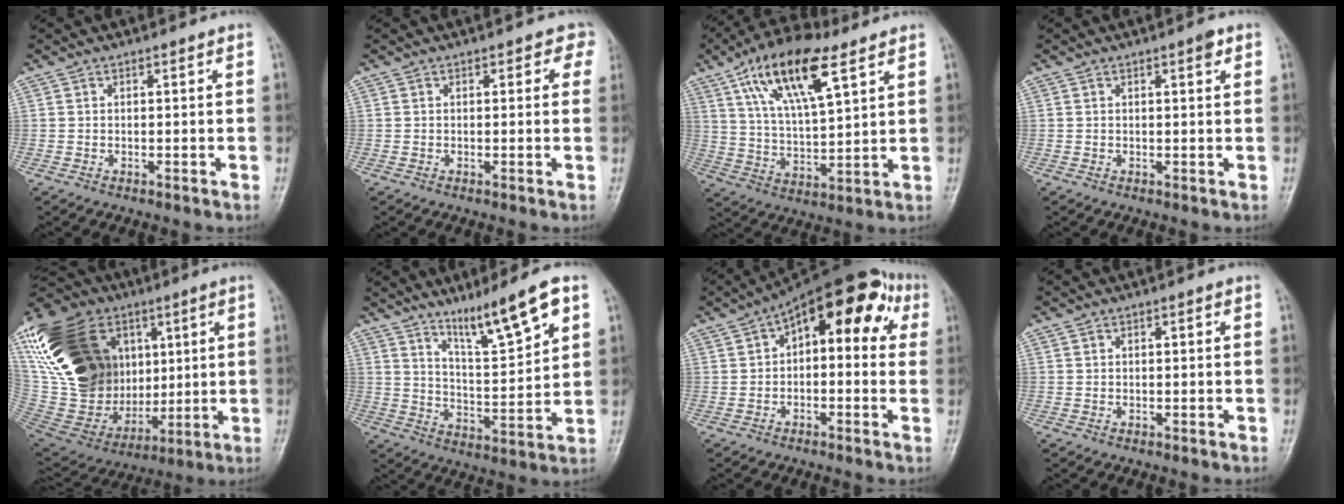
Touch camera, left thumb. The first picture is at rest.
{"total": 2.7, "force": [1.1, 1.8, 1.7], "torque": [0.012, 0.002, 0.003]}
{"total": 16.3, "force": [8.6, 6.0, 12.6], "torque": [-0.207, -0.021, 0.156]}
{"total": 1.3, "force": [0.8, 0.3, 1.0], "torque": [-0.012, -0.003, 0.009]}
{"total": 32.3, "force": [8.2, 23.4, 20.8], "torque": [-0.407, 0.009, 0.167]}
{"total": 12.2, "force": [7.8, 1.5, 9.3], "torque": [-0.149, -0.047, 0.140]}
{"total": 13.3, "force": [3.6, 6.9, 10.8], "torque": [-0.108, 0.044, 0.039]}
{"total": 0.0}